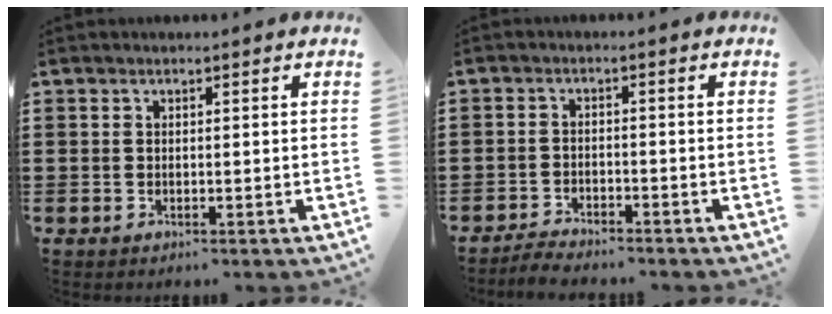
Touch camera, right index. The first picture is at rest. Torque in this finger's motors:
{"motor_torque": [-0.27, 0.29, 0.04, -0.02]}